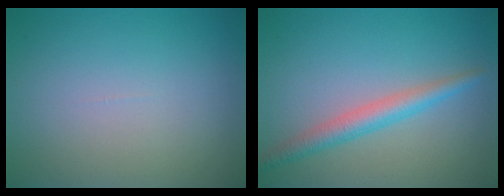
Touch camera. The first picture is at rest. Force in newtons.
{"total": 2.8, "press": 2.8, "slide": 0.1}